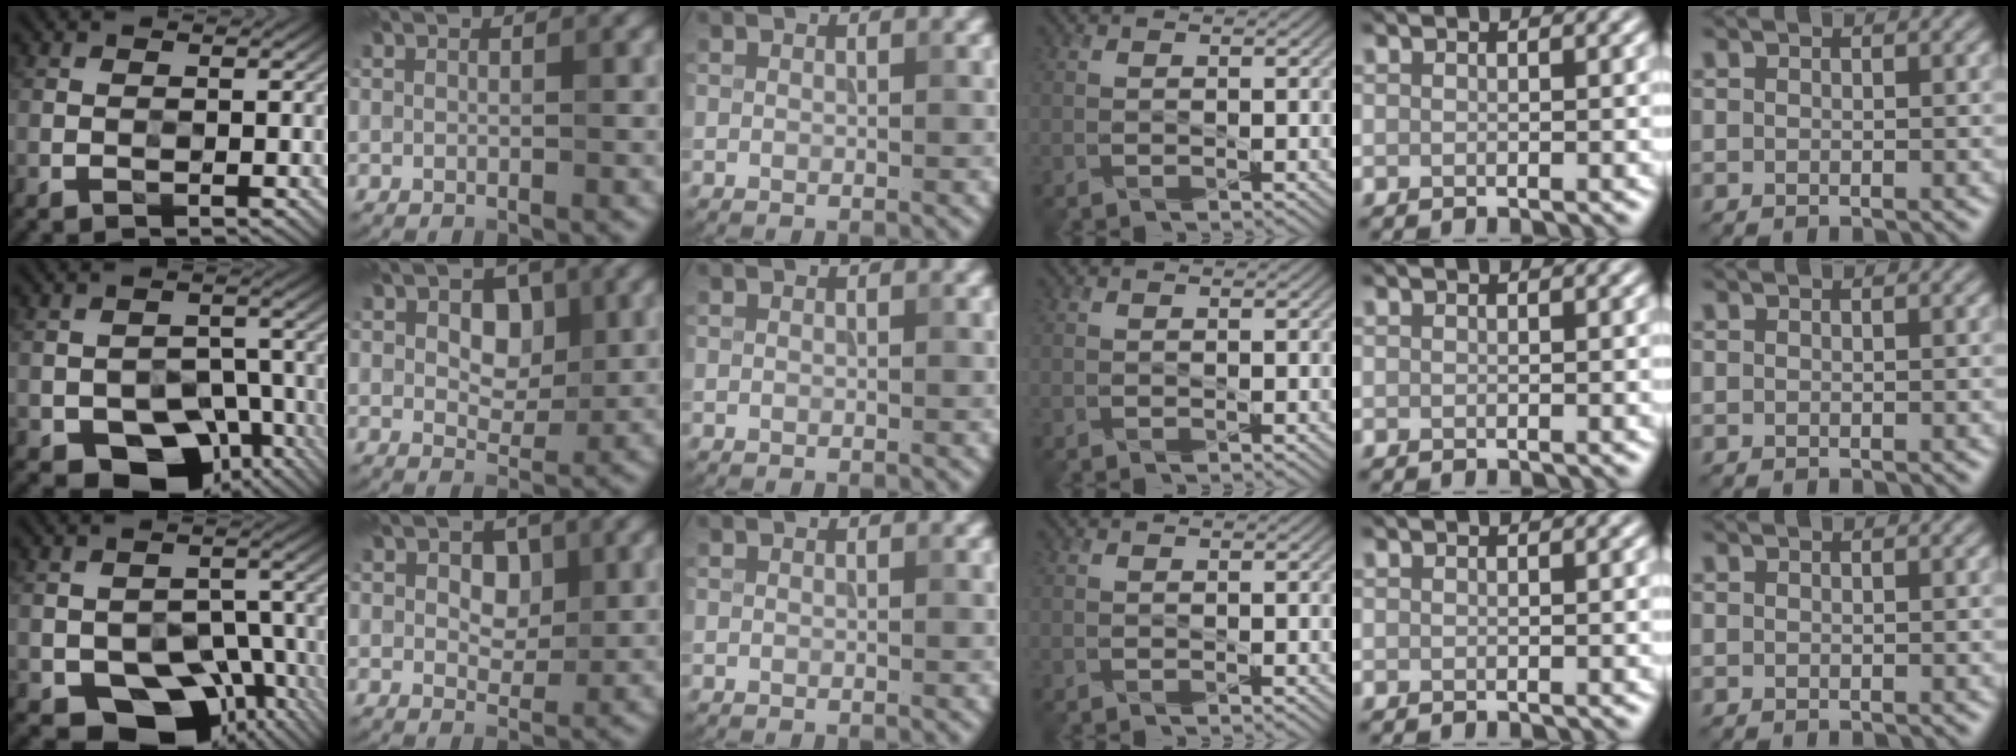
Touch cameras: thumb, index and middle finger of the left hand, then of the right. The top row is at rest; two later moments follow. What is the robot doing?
{"motion": "press", "object": "stopwatch"}